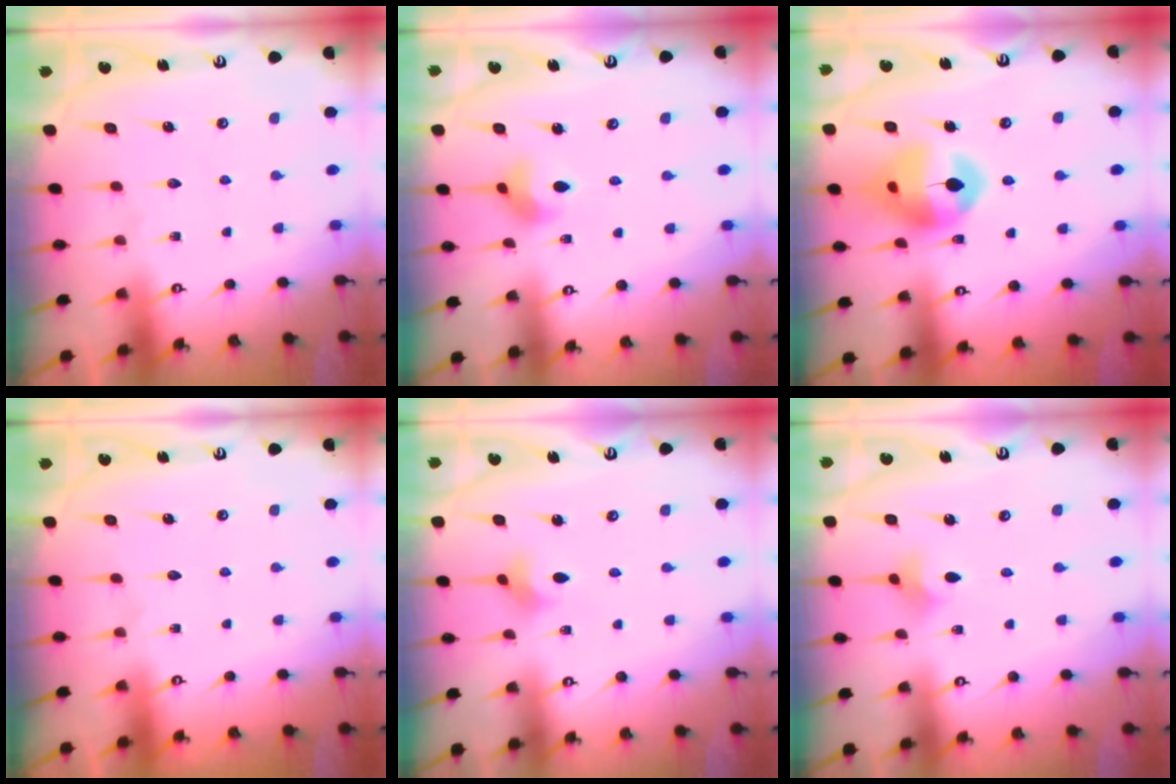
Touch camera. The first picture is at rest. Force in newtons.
{"total": 5.0, "press": 4.9, "slide": 0.7}
{"total": 14.1, "press": 14.0, "slide": 1.8}
{"total": 0.0}
{"total": 2.9, "press": 2.8, "slide": 0.6}
{"total": 3.7, "press": 3.6, "slide": 0.8}